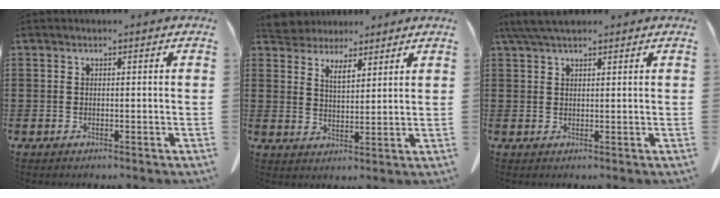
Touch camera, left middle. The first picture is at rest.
{"total": 4.7, "force": [4.2, 1.9, 1.0], "torque": [-0.037, -0.007, 0.076]}
{"total": 3.9, "force": [3.0, 0.9, 2.3], "torque": [-0.052, 0.002, 0.056]}